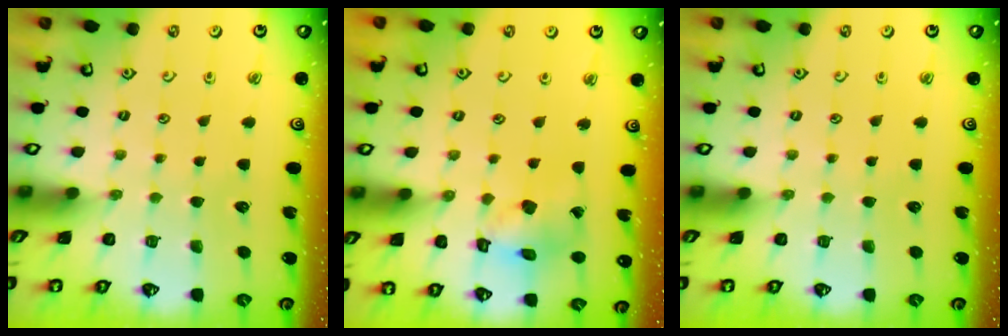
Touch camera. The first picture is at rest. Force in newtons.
{"total": 10.8, "press": 10.7, "slide": 1.1}
{"total": 0.0}